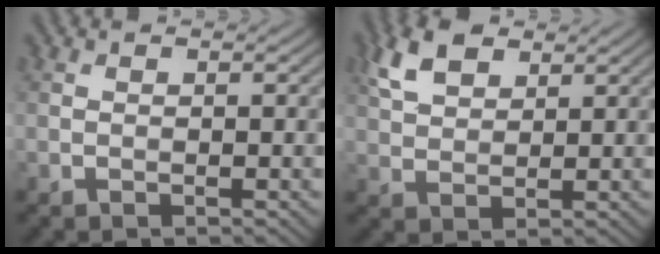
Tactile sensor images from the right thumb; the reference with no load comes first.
{"total": 6.1, "force": [3.5, 3.2, 3.8], "torque": [-0.088, 0.010, 0.068]}